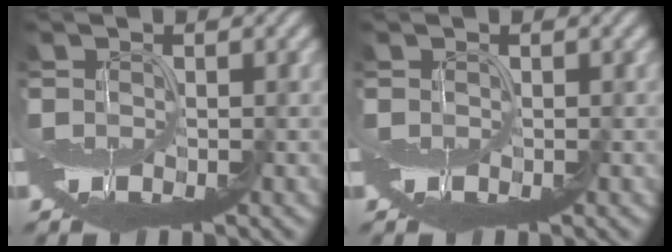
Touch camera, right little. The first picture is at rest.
{"total": 0.0}